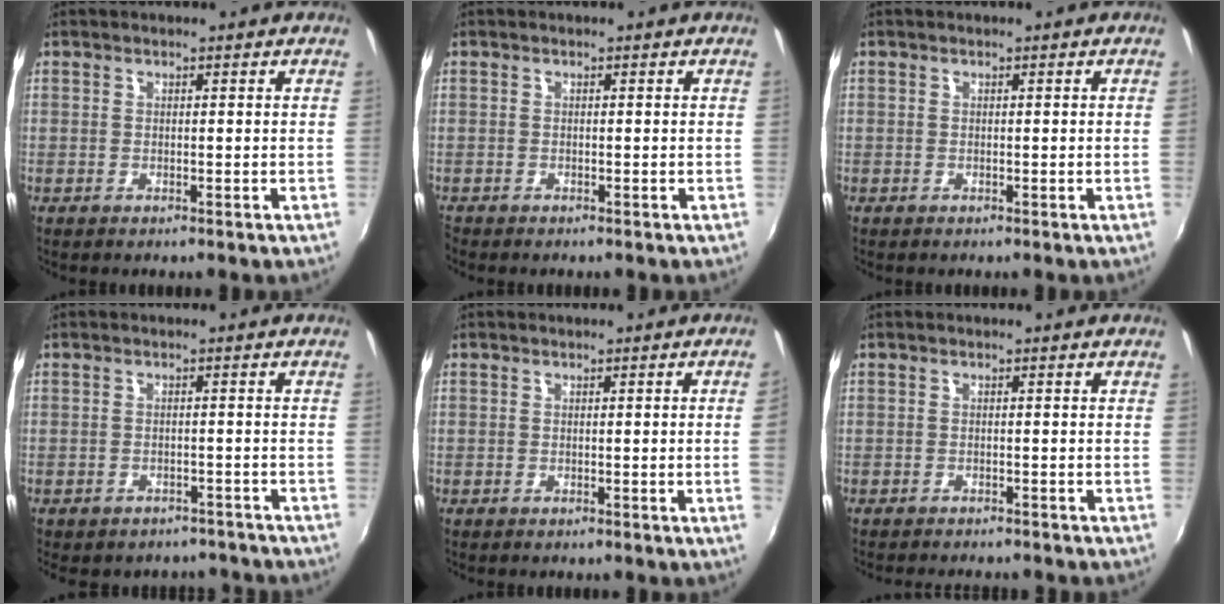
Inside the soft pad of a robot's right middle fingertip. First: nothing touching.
{"total": 0.6, "force": [-0.5, 0.2, 0.0], "torque": [0.000, -0.003, -0.014]}
{"total": 0.0}
{"total": 7.5, "force": [-6.4, 3.3, 1.9], "torque": [-0.044, -0.007, -0.077]}
{"total": 1.7, "force": [-0.1, -1.0, 1.4], "torque": [-0.015, -0.013, 0.000]}
{"total": 3.7, "force": [-3.4, 0.6, 1.1], "torque": [-0.031, -0.016, -0.054]}